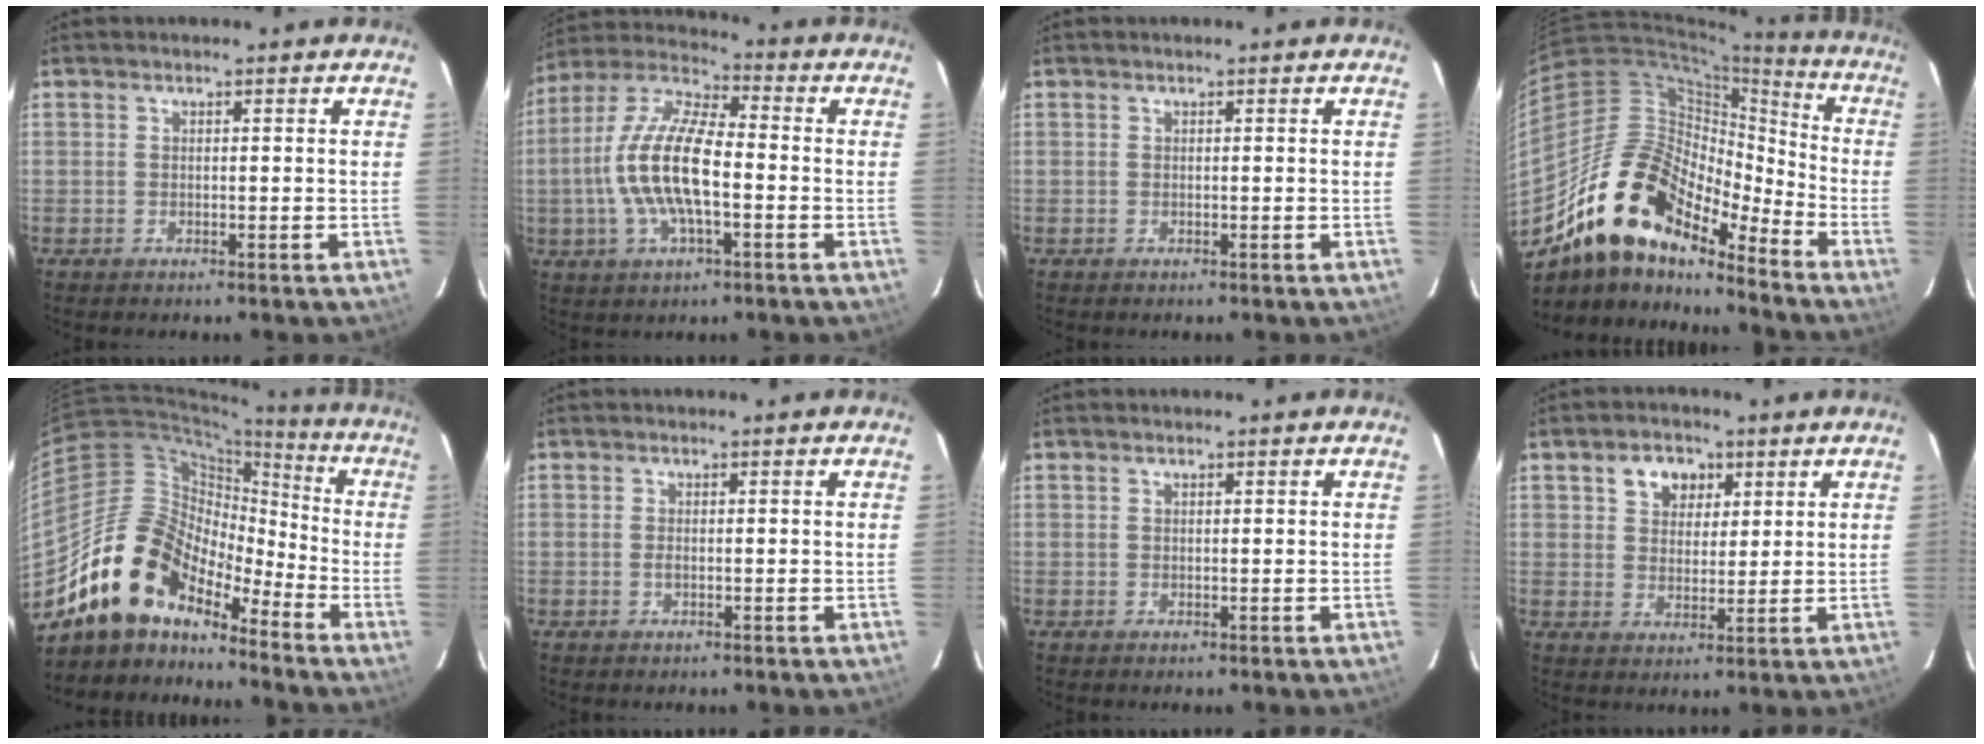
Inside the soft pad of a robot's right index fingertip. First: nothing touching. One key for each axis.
{"total": 15.4, "fx": -2.4, "fy": 5.6, "fz": 14.2, "tx": -0.286, "ty": 0.006, "tz": -0.053}
{"total": 0.0}
{"total": 18.9, "fx": -14.5, "fy": 7.4, "fz": 9.6, "tx": -0.167, "ty": 0.004, "tz": -0.276}
{"total": 15.8, "fx": -12.9, "fy": 6.9, "fz": 5.9, "tx": -0.113, "ty": 0.018, "tz": -0.245}
{"total": 0.8, "fx": -0.2, "fy": 0.3, "fz": 0.8, "tx": -0.017, "ty": 0.000, "tz": -0.004}
{"total": 0.0}
{"total": 5.9, "fx": 2.8, "fy": 4.4, "fz": 2.7, "tx": -0.041, "ty": 0.014, "tz": 0.050}